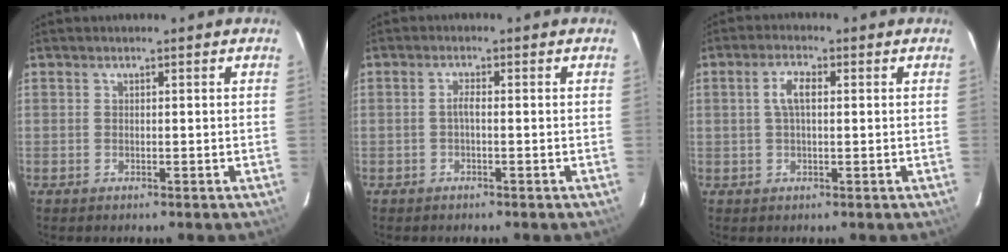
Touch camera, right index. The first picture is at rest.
{"total": 1.3, "force": [-0.4, 0.2, 1.3], "torque": [-0.025, 0.005, -0.010]}
{"total": 3.9, "force": [0.7, 1.5, 3.5], "torque": [-0.070, 0.009, 0.013]}